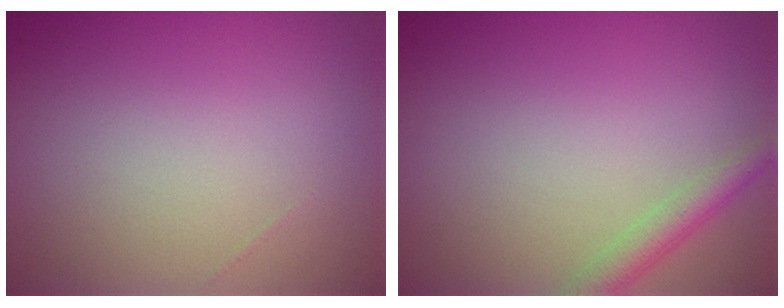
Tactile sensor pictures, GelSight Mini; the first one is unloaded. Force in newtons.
{"total": 2.3, "press": 2.3, "slide": 0.1}